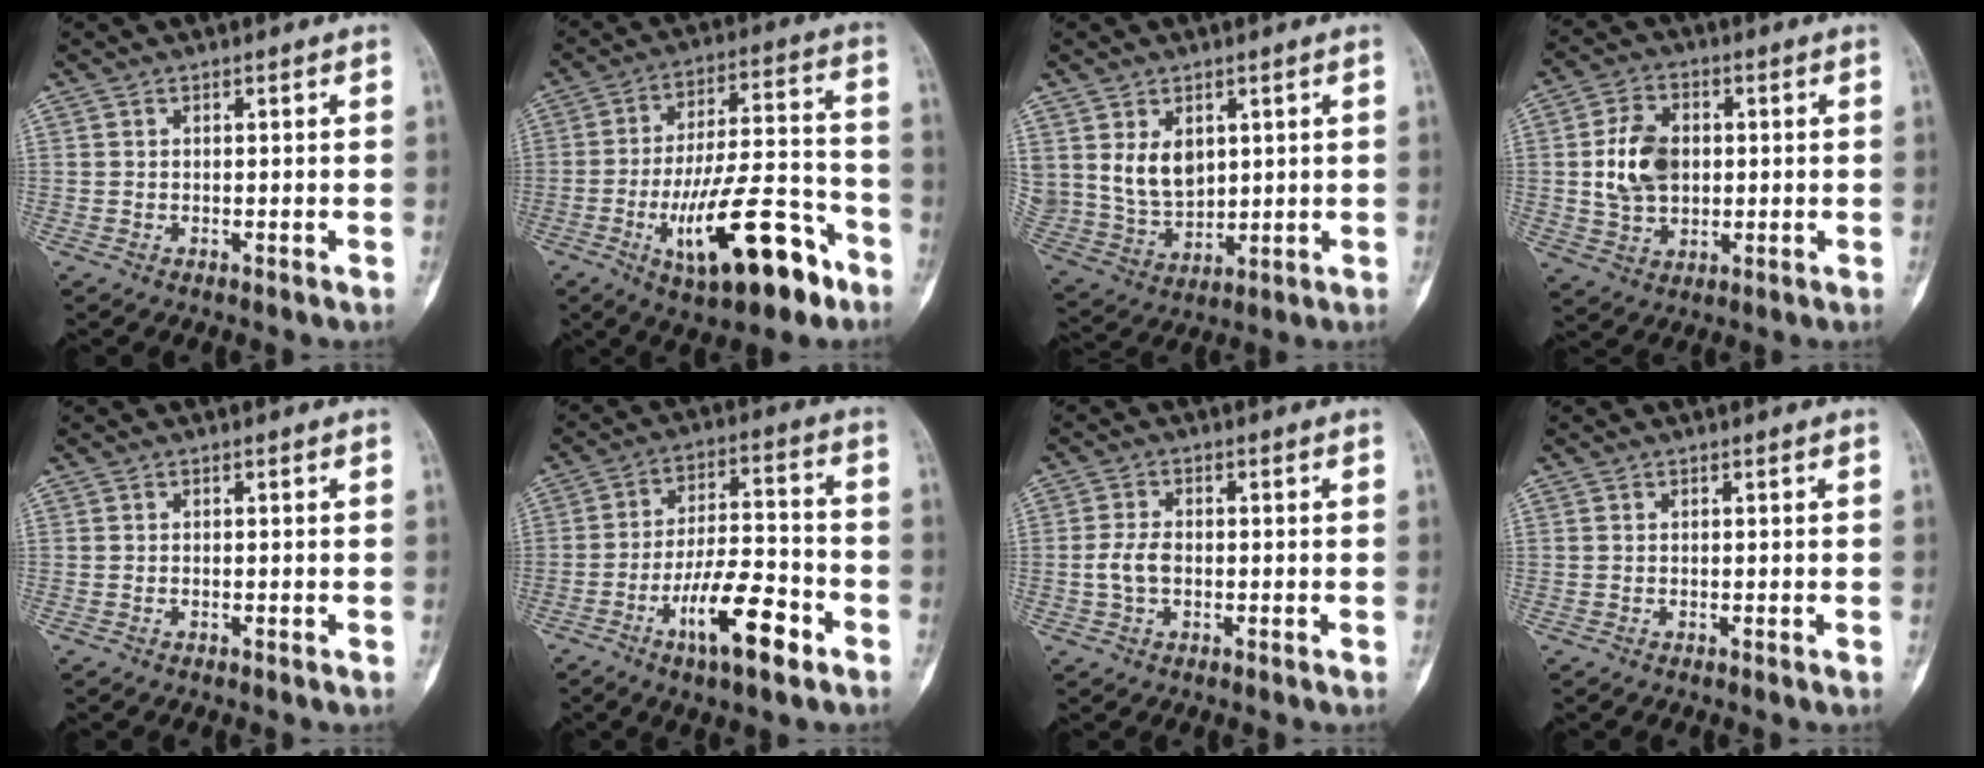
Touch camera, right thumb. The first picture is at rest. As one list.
[{"total": 20.6, "force": [-9.5, 7.6, 16.5], "torque": [-0.268, 0.056, -0.144]}, {"total": 9.2, "force": [3.0, 6.6, 5.7], "torque": [-0.082, -0.016, 0.079]}, {"total": 10.4, "force": [0.7, 7.5, 7.2], "torque": [-0.111, 0.005, 0.014]}, {"total": 0.0}, {"total": 13.9, "force": [-6.8, 4.4, 11.2], "torque": [-0.187, 0.040, -0.113]}, {"total": 4.0, "force": [-0.6, 2.5, 3.1], "torque": [-0.067, 0.010, -0.015]}, {"total": 0.0}]